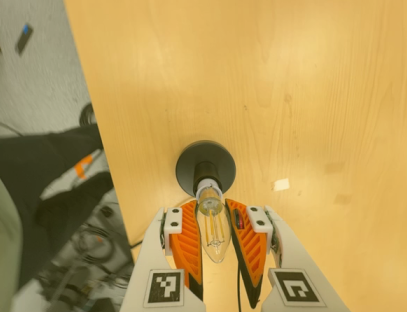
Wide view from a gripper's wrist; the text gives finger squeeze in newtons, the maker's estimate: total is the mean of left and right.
{"total": 18.0, "left": 18.1, "right": 17.9}